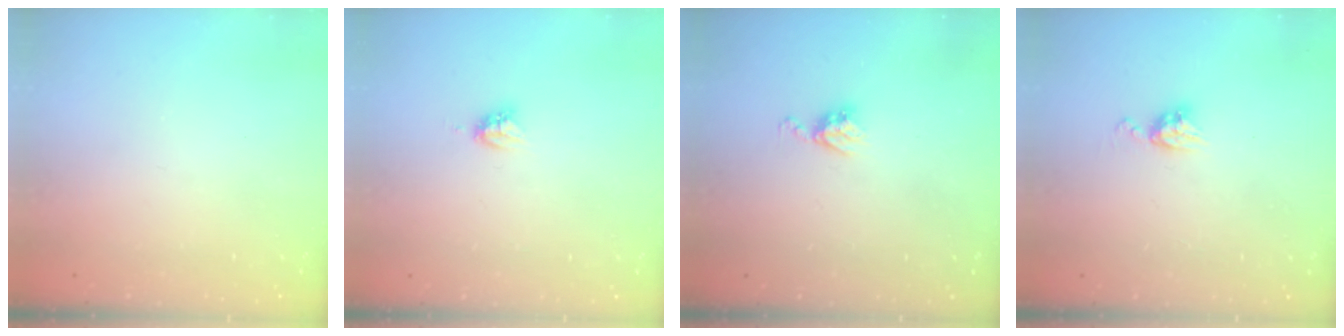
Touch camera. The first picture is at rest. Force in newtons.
{"total": 4.0, "press": 3.9, "slide": 0.7}
{"total": 5.6, "press": 5.6, "slide": 0.5}
{"total": 5.9, "press": 5.9, "slide": 0.5}